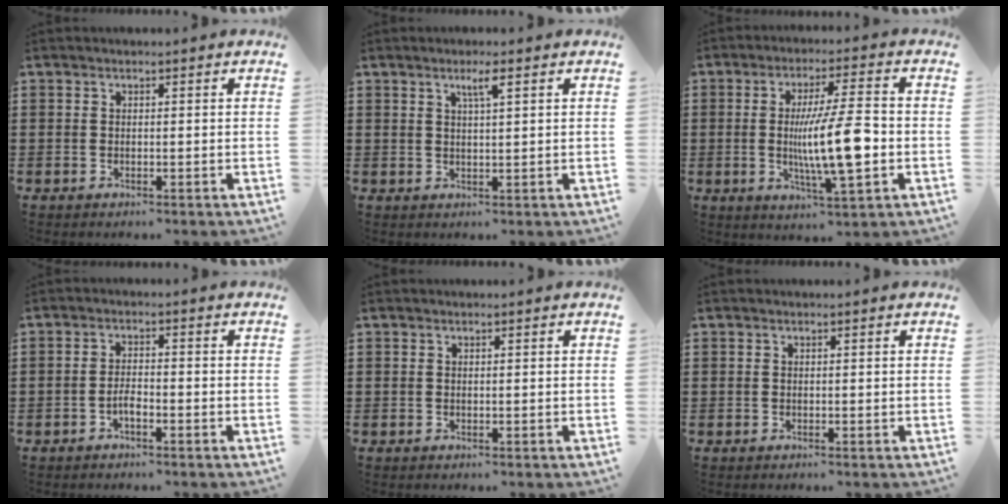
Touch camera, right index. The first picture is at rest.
{"total": 2.6, "force": [1.3, 0.3, 2.2], "torque": [-0.046, 0.003, 0.021]}
{"total": 11.8, "force": [-1.6, 2.2, 11.5], "torque": [-0.188, -0.009, -0.031]}
{"total": 2.4, "force": [-1.3, 0.6, 1.9], "torque": [-0.042, -0.001, -0.027]}
{"total": 0.0}
{"total": 0.0}